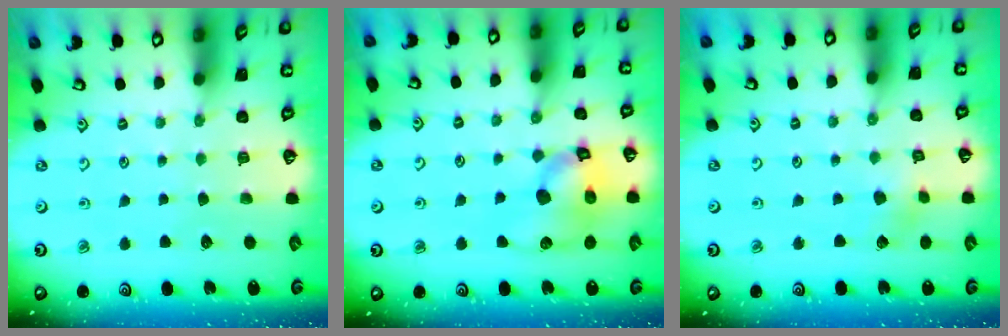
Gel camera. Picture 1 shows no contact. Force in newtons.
{"total": 13.0, "press": 12.8, "slide": 2.0}
{"total": 3.1, "press": 3.1, "slide": 0.6}